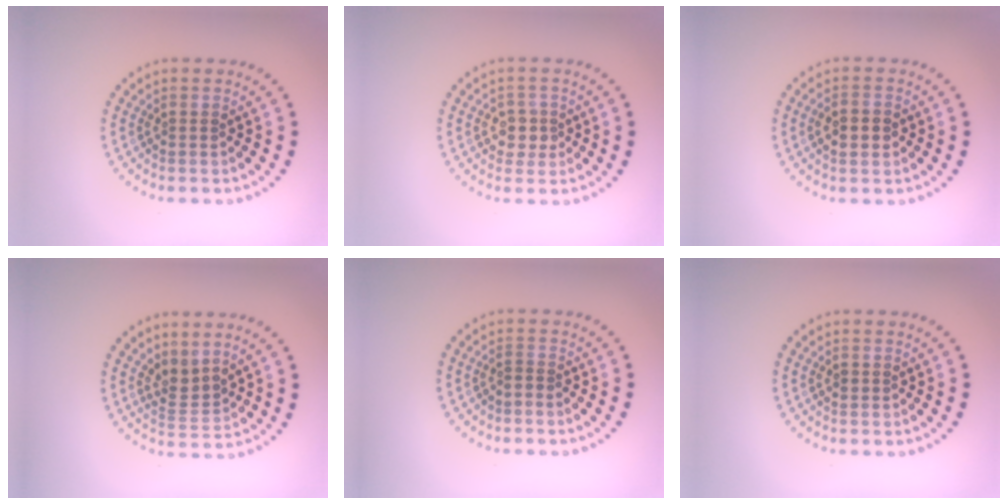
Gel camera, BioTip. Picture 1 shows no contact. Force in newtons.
{"total": 2.1, "press": 2.0, "slide": 0.7}
{"total": 2.3, "press": 2.3, "slide": 0.2}
{"total": 2.3, "press": 1.5, "slide": 1.7}
{"total": 0.6, "press": 0.3, "slide": 0.5}
{"total": 0.8, "press": 0.8, "slide": 0.1}